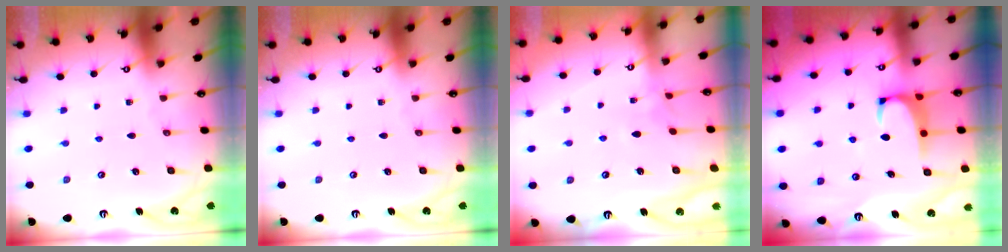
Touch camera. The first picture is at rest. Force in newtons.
{"total": 0.0}
{"total": 2.4, "press": 2.4, "slide": 0.3}
{"total": 2.5, "press": 2.4, "slide": 0.8}